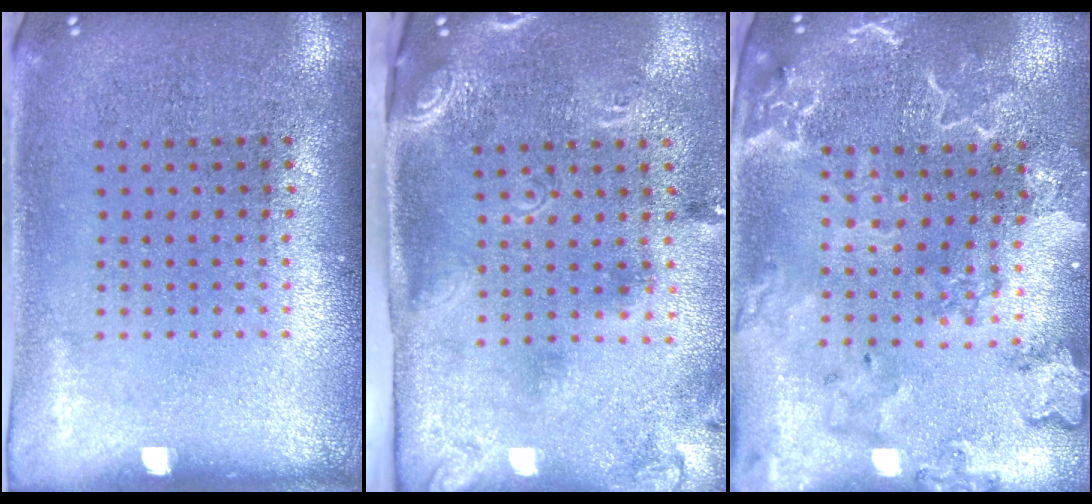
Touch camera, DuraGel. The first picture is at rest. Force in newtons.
{"total": 2.8, "press": 1.9, "slide": 2.0}
{"total": 2.6, "press": 2.4, "slide": 0.8}